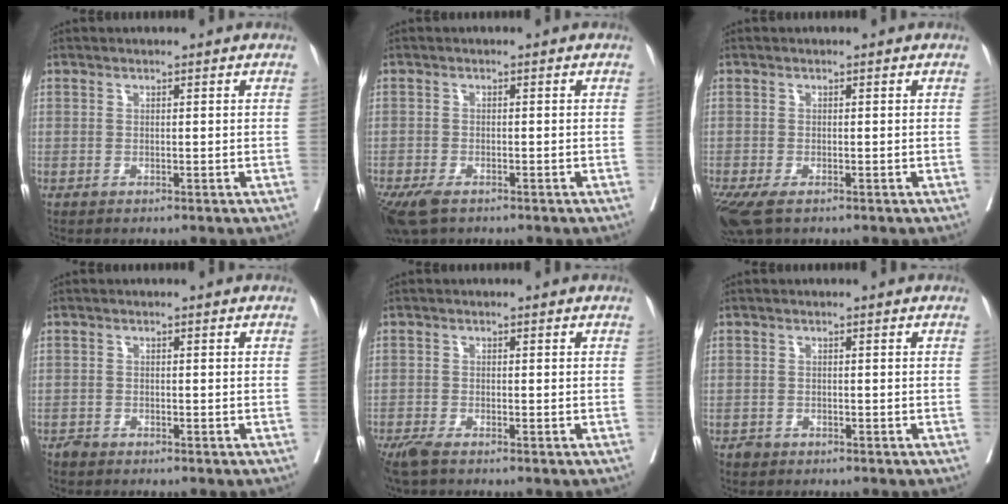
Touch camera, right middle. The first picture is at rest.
{"total": 6.4, "force": [-4.4, 2.7, 3.8], "torque": [-0.077, -0.015, -0.075]}
{"total": 5.4, "force": [-3.5, 2.1, 3.5], "torque": [-0.071, -0.017, -0.063]}
{"total": 1.0, "force": [-0.9, 0.3, 0.0], "torque": [-0.002, 0.001, -0.019]}
{"total": 3.1, "force": [-2.5, 0.4, 1.8], "torque": [-0.038, -0.010, -0.049]}
{"total": 1.1, "force": [-0.8, 0.7, -0.1], "torque": [-0.003, 0.003, -0.016]}